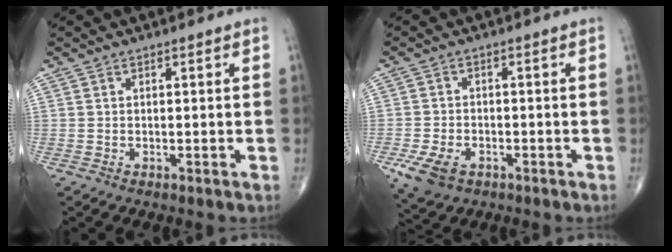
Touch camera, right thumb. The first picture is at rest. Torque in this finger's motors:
{"motor_torque": [-0.11, 0.02, -0.03, -0.25, 0.04]}